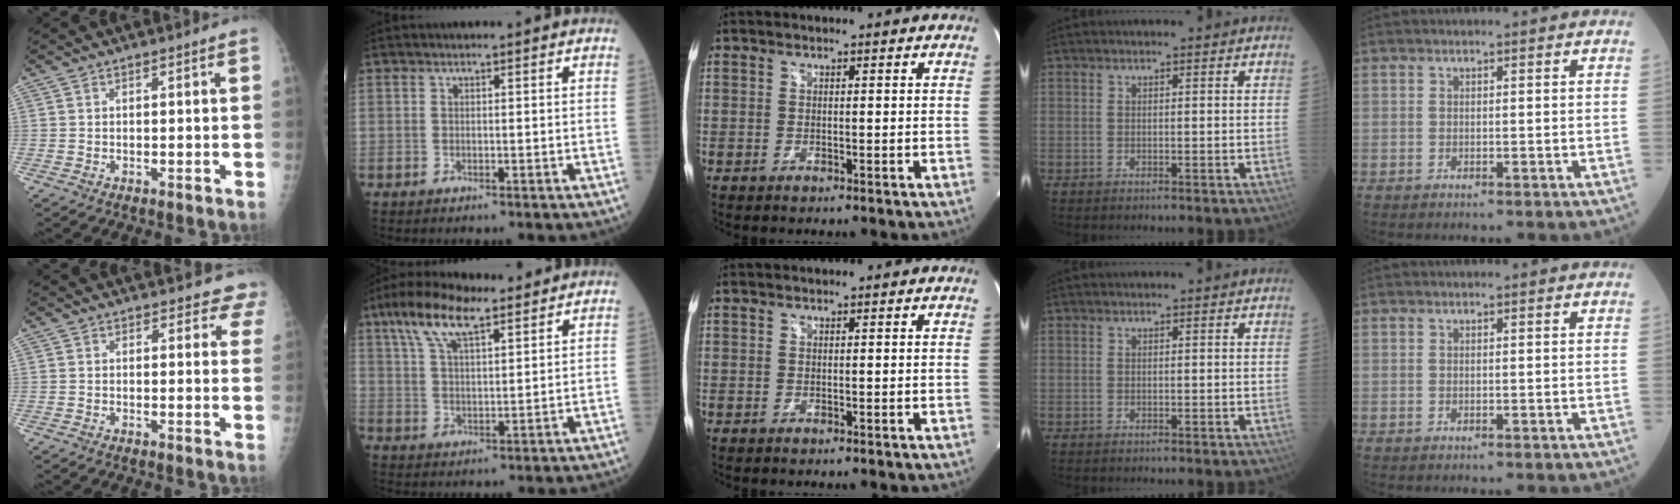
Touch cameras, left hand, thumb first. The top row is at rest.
{"thumb": {"total": 4.5, "force": [4.0, 2.1, -0.1], "torque": [0.044, -0.018, 0.016]}, "index": {"total": 10.3, "force": [6.9, 3.1, 7.1], "torque": [-0.142, 0.029, 0.128]}}